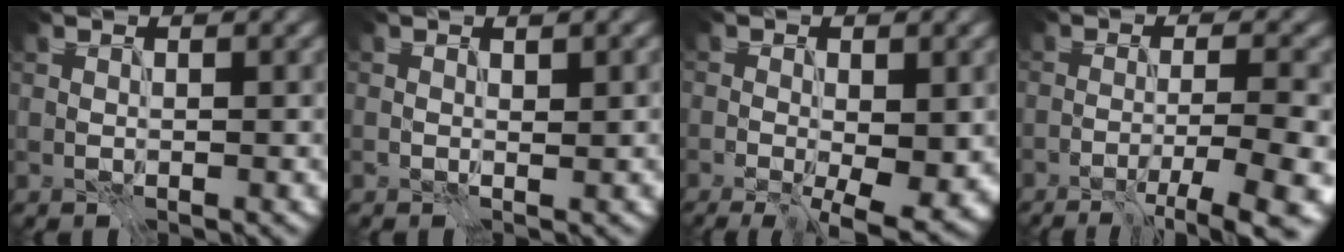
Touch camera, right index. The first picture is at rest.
{"total": 0.9, "force": [0.4, 0.2, 0.8], "torque": [-0.005, 0.001, 0.005]}
{"total": 5.2, "force": [-0.9, 1.9, 4.7], "torque": [-0.070, -0.011, -0.010]}
{"total": 7.6, "force": [-2.9, 1.8, 6.7], "torque": [-0.068, -0.013, -0.031]}